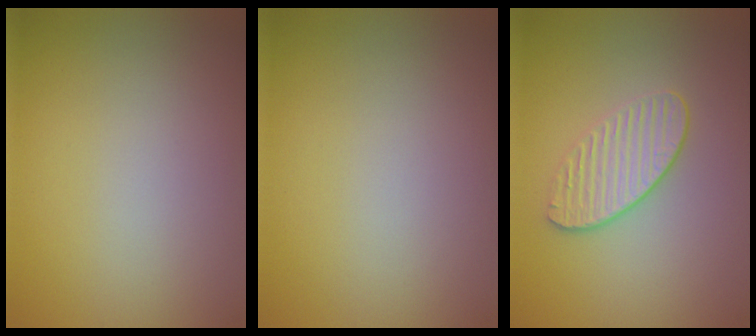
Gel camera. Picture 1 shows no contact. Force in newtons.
{"total": 0.0}
{"total": 2.2, "press": 1.8, "slide": 1.2}